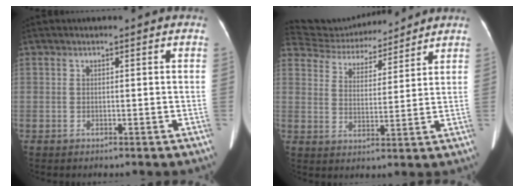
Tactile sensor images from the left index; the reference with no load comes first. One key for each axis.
{"total": 12.0, "fx": 11.5, "fy": 2.7, "fz": 2.2, "tx": -0.040, "ty": 0.010, "tz": 0.185}